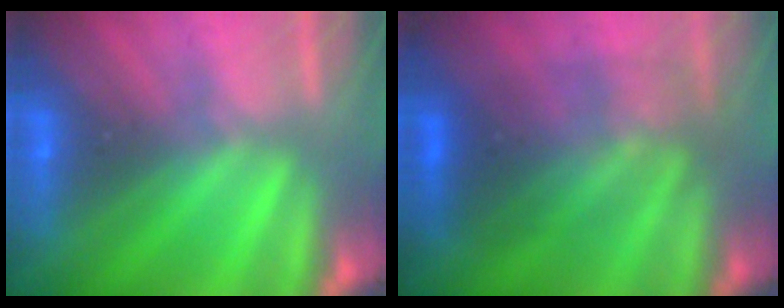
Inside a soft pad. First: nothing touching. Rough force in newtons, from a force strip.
{"total": 3.4}